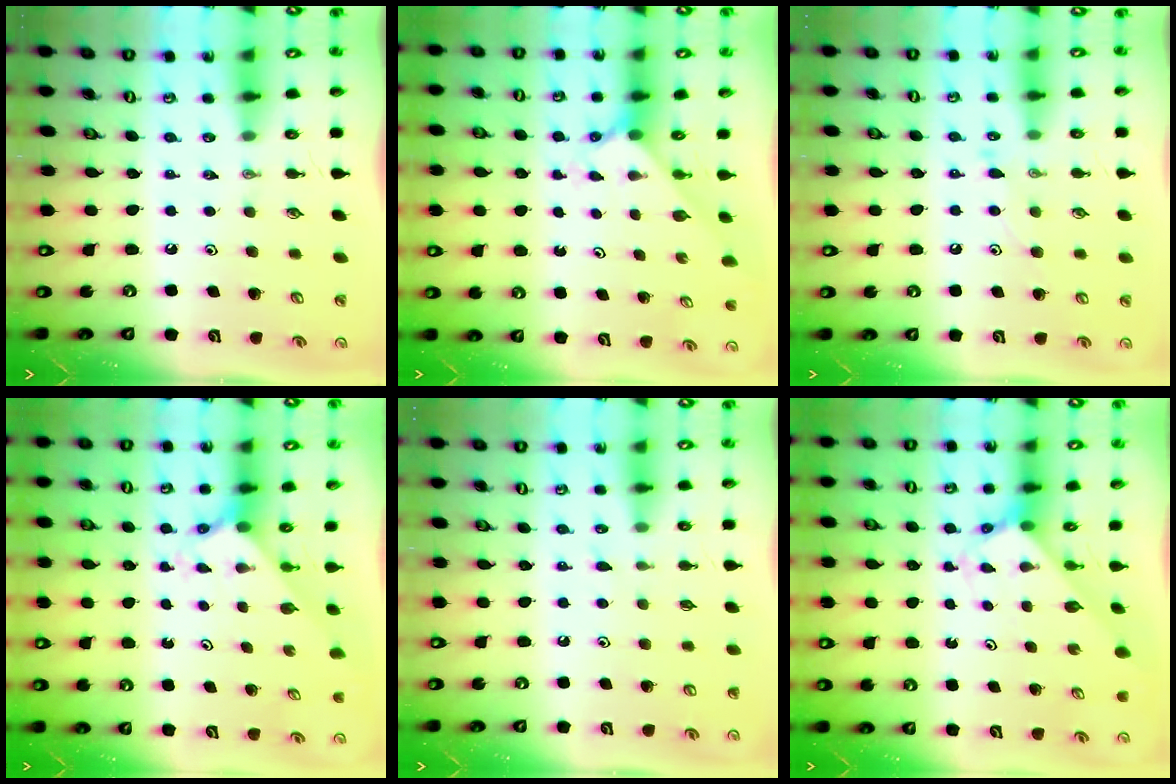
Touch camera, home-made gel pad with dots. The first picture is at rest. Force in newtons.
{"total": 1.9, "press": 1.9, "slide": 0.2}
{"total": 7.3, "press": 7.3, "slide": 0.6}
{"total": 2.1, "press": 2.1, "slide": 0.1}
{"total": 6.8, "press": 6.7, "slide": 0.6}
{"total": 2.8, "press": 2.8, "slide": 0.1}